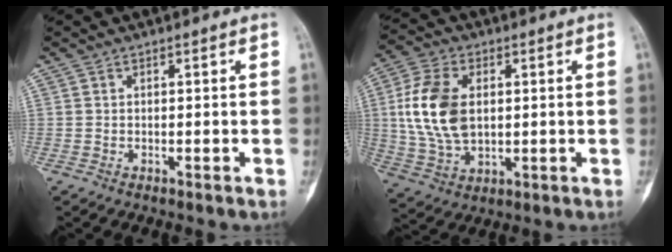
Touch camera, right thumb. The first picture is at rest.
{"total": 13.7, "force": [1.8, 8.5, 10.7], "torque": [-0.212, 0.000, 0.037]}